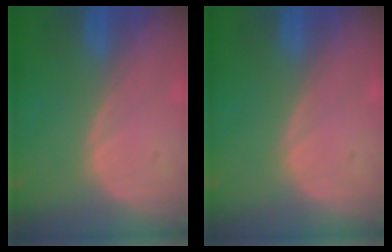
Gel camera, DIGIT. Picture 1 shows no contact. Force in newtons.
{"total": 0.0}